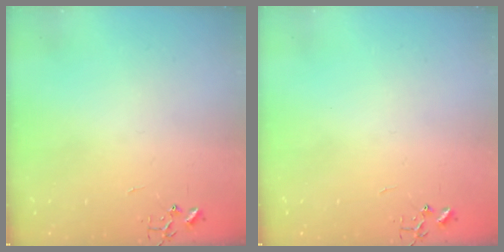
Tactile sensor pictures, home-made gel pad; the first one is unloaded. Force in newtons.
{"total": 0.0}